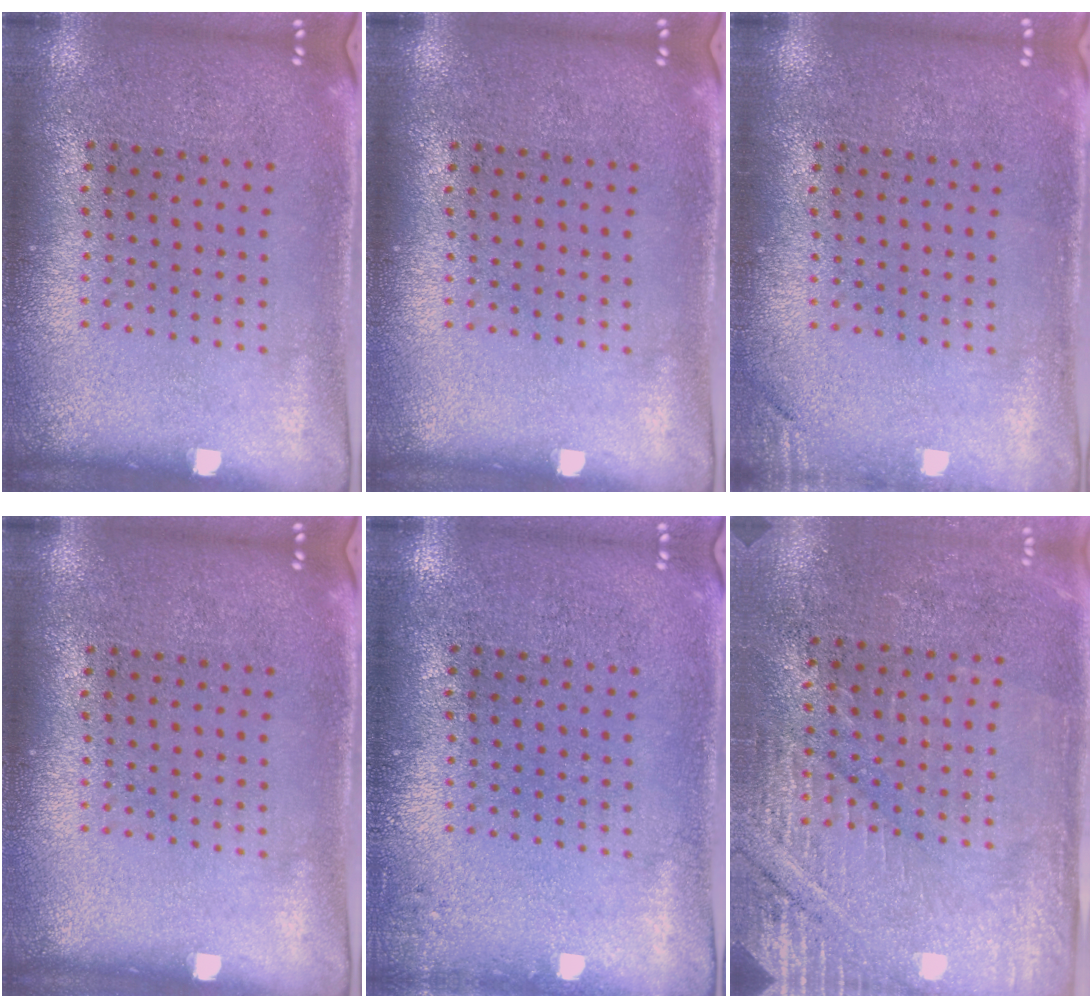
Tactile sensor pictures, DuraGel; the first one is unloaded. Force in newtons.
{"total": 0.0}
{"total": 1.1, "press": 1.1, "slide": 0.3}
{"total": 0.0}
{"total": 0.8, "press": 0.8, "slide": 0.2}
{"total": 2.9, "press": 2.9, "slide": 0.4}